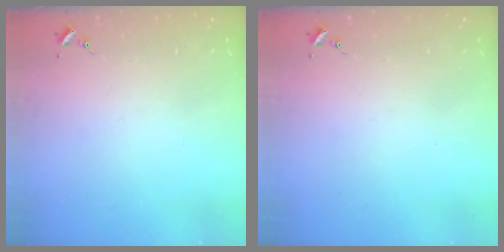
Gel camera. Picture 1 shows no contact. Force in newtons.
{"total": 0.0}